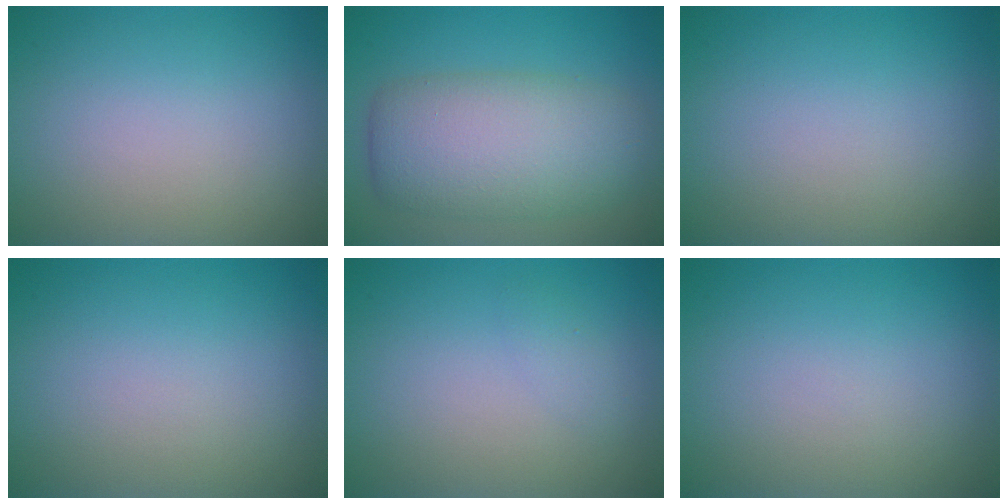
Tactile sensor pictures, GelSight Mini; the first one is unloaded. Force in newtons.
{"total": 8.0, "press": 8.0, "slide": 0.2}
{"total": 0.0}
{"total": 0.0}
{"total": 0.9, "press": 0.9, "slide": 0.2}
{"total": 0.0}